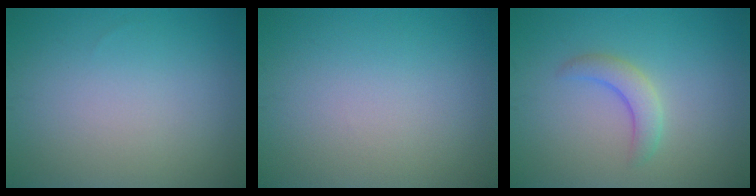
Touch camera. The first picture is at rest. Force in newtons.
{"total": 0.0}
{"total": 2.5, "press": 2.5, "slide": 0.2}